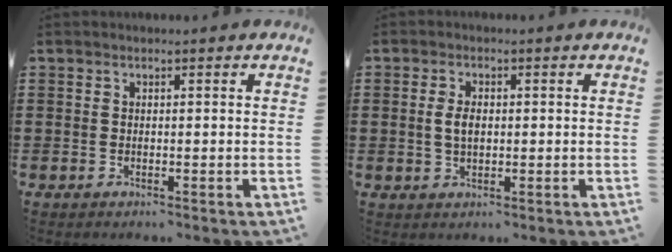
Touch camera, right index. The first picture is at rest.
{"total": 3.1, "force": [0.2, 1.7, 2.6], "torque": [-0.060, 0.005, 0.000]}